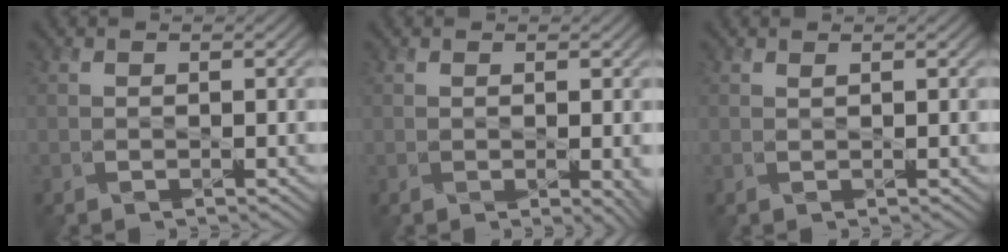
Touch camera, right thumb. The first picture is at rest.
{"total": 2.9, "force": [-0.5, 0.9, 2.7], "torque": [-0.035, -0.008, 0.003]}
{"total": 0.6, "force": [0.5, 0.1, 0.2], "torque": [-0.001, 0.004, 0.008]}